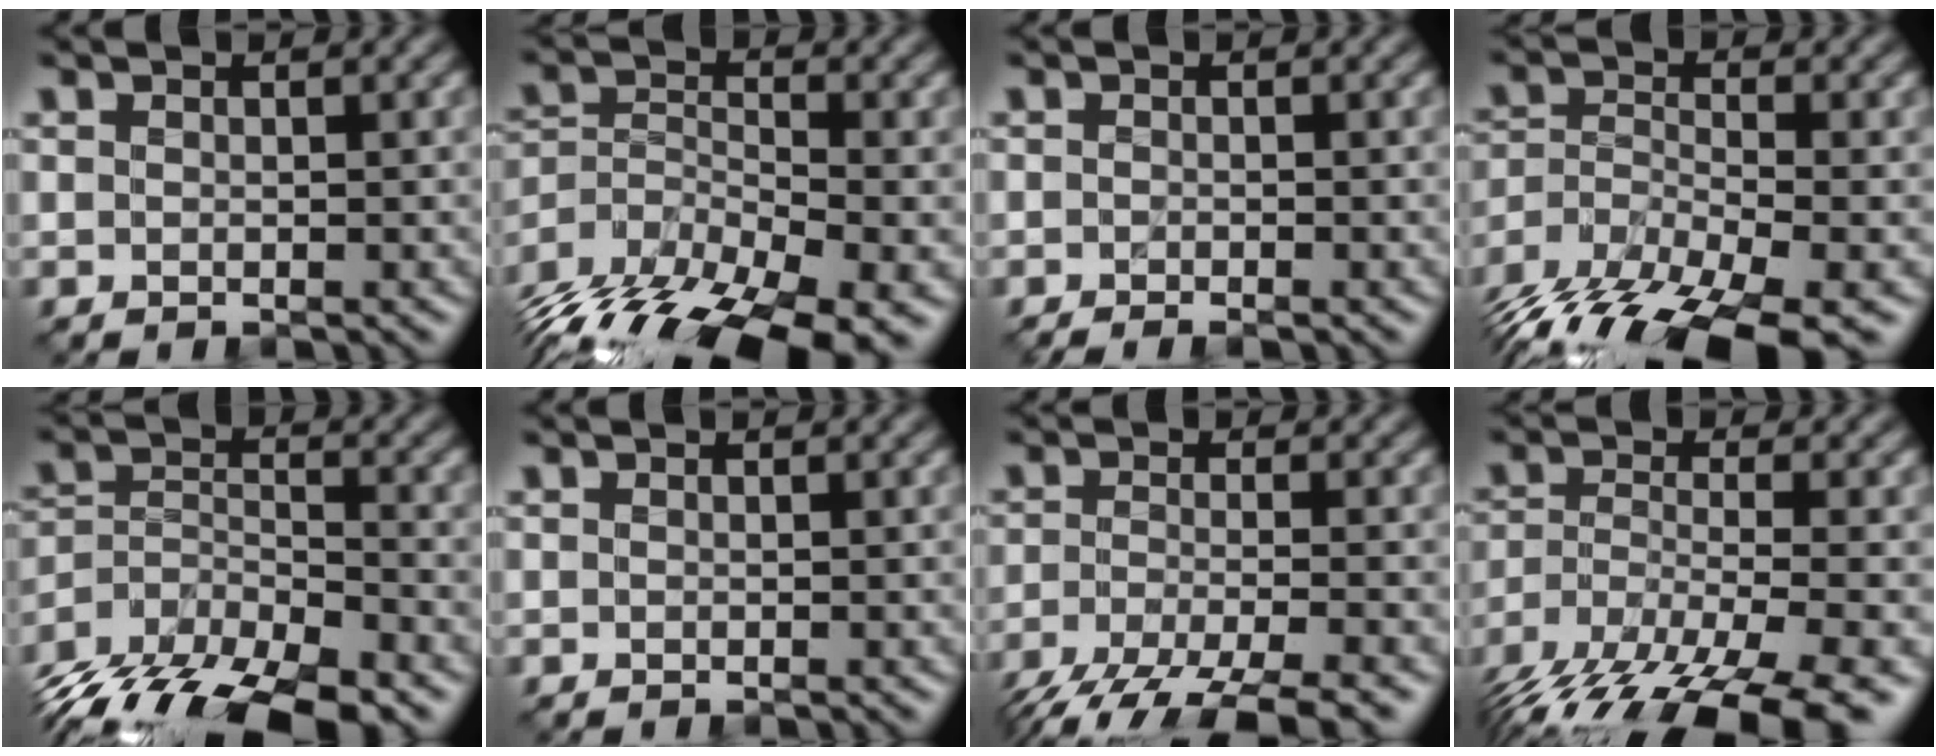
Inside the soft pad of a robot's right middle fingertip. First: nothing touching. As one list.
[{"total": 14.8, "force": [-11.0, 5.6, 8.2], "torque": [-0.157, -0.018, -0.166]}, {"total": 1.0, "force": [-0.8, 0.1, 0.6], "torque": [-0.010, -0.006, -0.014]}, {"total": 12.6, "force": [-9.5, 4.1, 7.2], "torque": [-0.145, -0.031, -0.160]}, {"total": 12.1, "force": [-9.7, 4.5, 5.5], "torque": [-0.100, -0.015, -0.159]}, {"total": 0.0}, {"total": 7.3, "force": [-5.3, 1.7, 4.8], "torque": [-0.085, -0.017, -0.097]}, {"total": 14.7, "force": [-10.9, 4.8, 8.6], "torque": [-0.178, -0.054, -0.160]}]